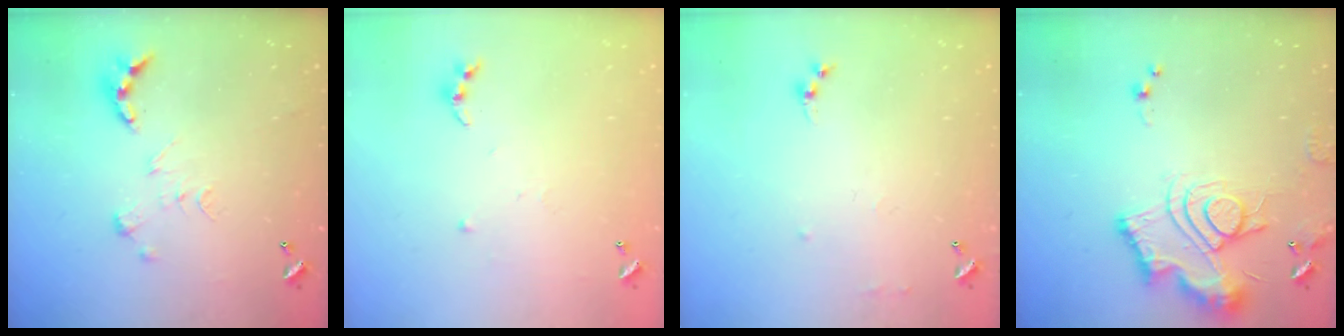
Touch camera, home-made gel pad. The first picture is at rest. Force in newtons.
{"total": 4.8, "press": 4.7, "slide": 0.5}
{"total": 6.4, "press": 6.4, "slide": 0.8}
{"total": 13.8, "press": 13.8, "slide": 1.3}